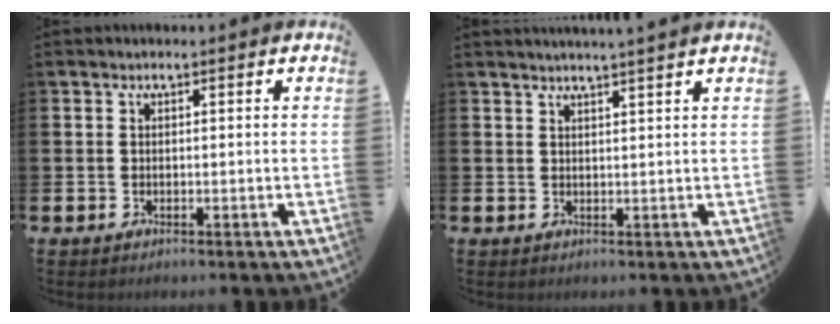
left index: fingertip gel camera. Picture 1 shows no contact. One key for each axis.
{"total": 2.1, "fx": 2.0, "fy": -0.6, "fz": 0.2, "tx": 0.003, "ty": -0.013, "tz": 0.035}